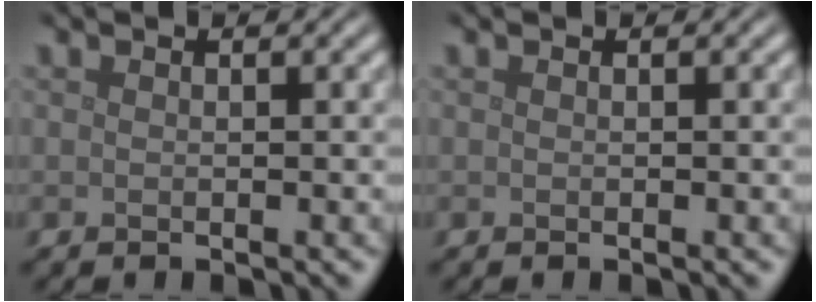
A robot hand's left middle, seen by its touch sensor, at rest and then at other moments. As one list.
[{"total": 0.0}]